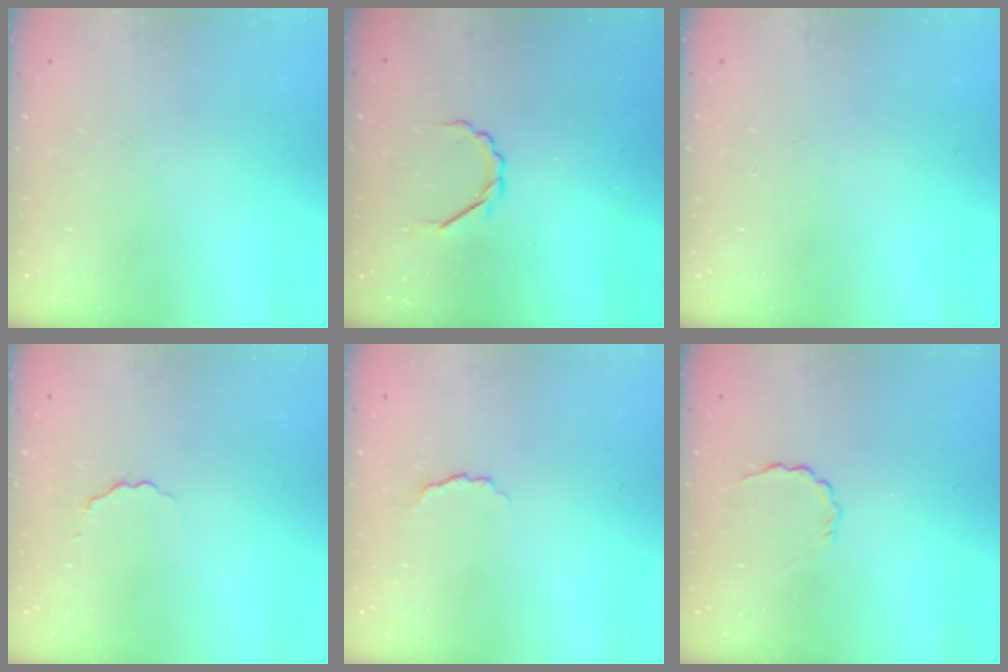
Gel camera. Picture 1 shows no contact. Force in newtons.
{"total": 3.6, "press": 3.5, "slide": 1.1}
{"total": 0.0}
{"total": 1.9, "press": 1.7, "slide": 0.8}
{"total": 3.1, "press": 3.0, "slide": 0.7}
{"total": 2.7, "press": 2.5, "slide": 0.8}